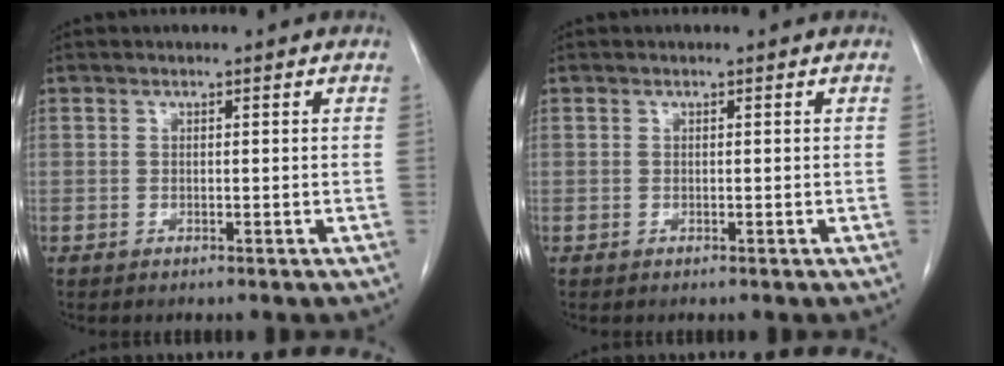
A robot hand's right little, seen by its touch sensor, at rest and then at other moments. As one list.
[{"total": 0.0}]